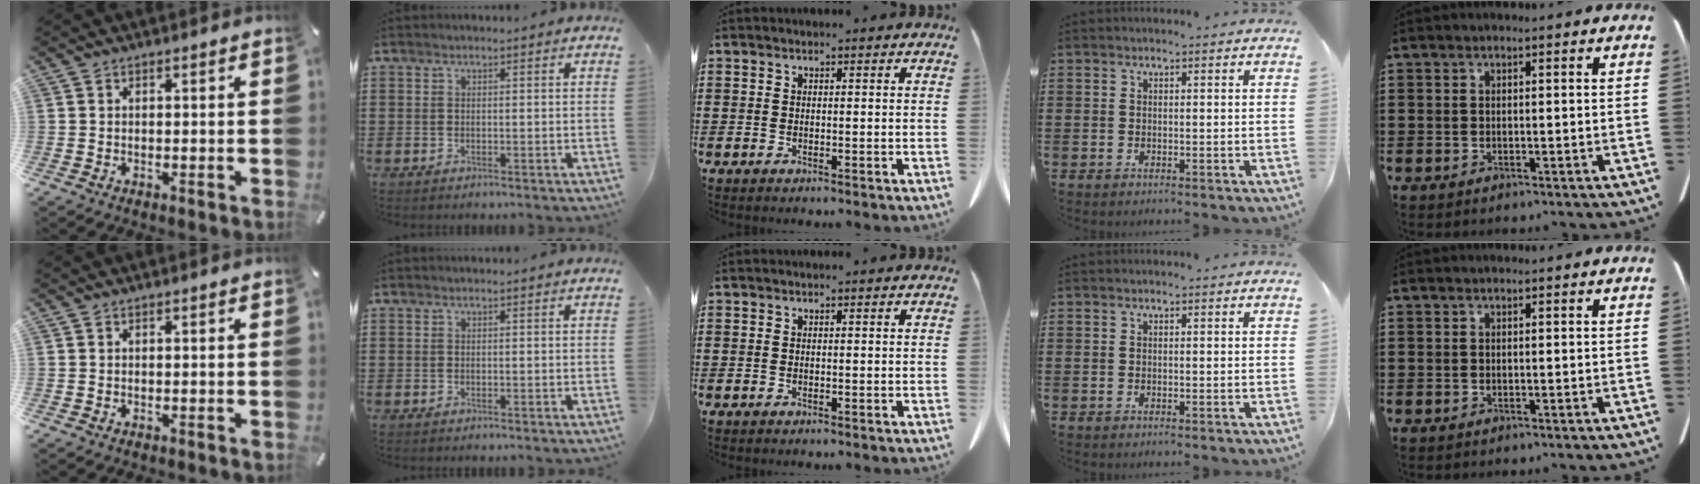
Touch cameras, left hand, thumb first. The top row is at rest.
{}